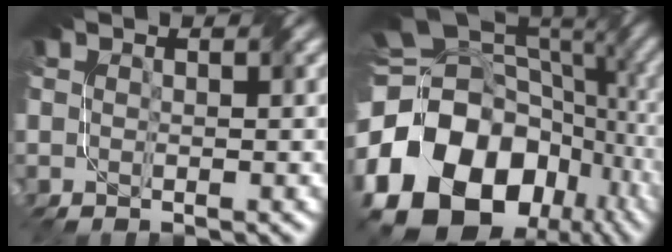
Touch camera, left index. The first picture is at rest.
{"total": 20.9, "force": [-6.9, 15.8, 11.9], "torque": [-0.234, -0.027, -0.098]}